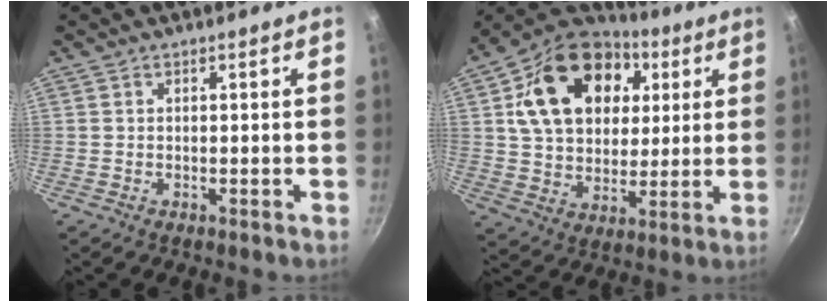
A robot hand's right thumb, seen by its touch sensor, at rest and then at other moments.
{"total": 23.2, "force": [7.0, 16.6, 14.6], "torque": [-0.234, 0.008, 0.113]}